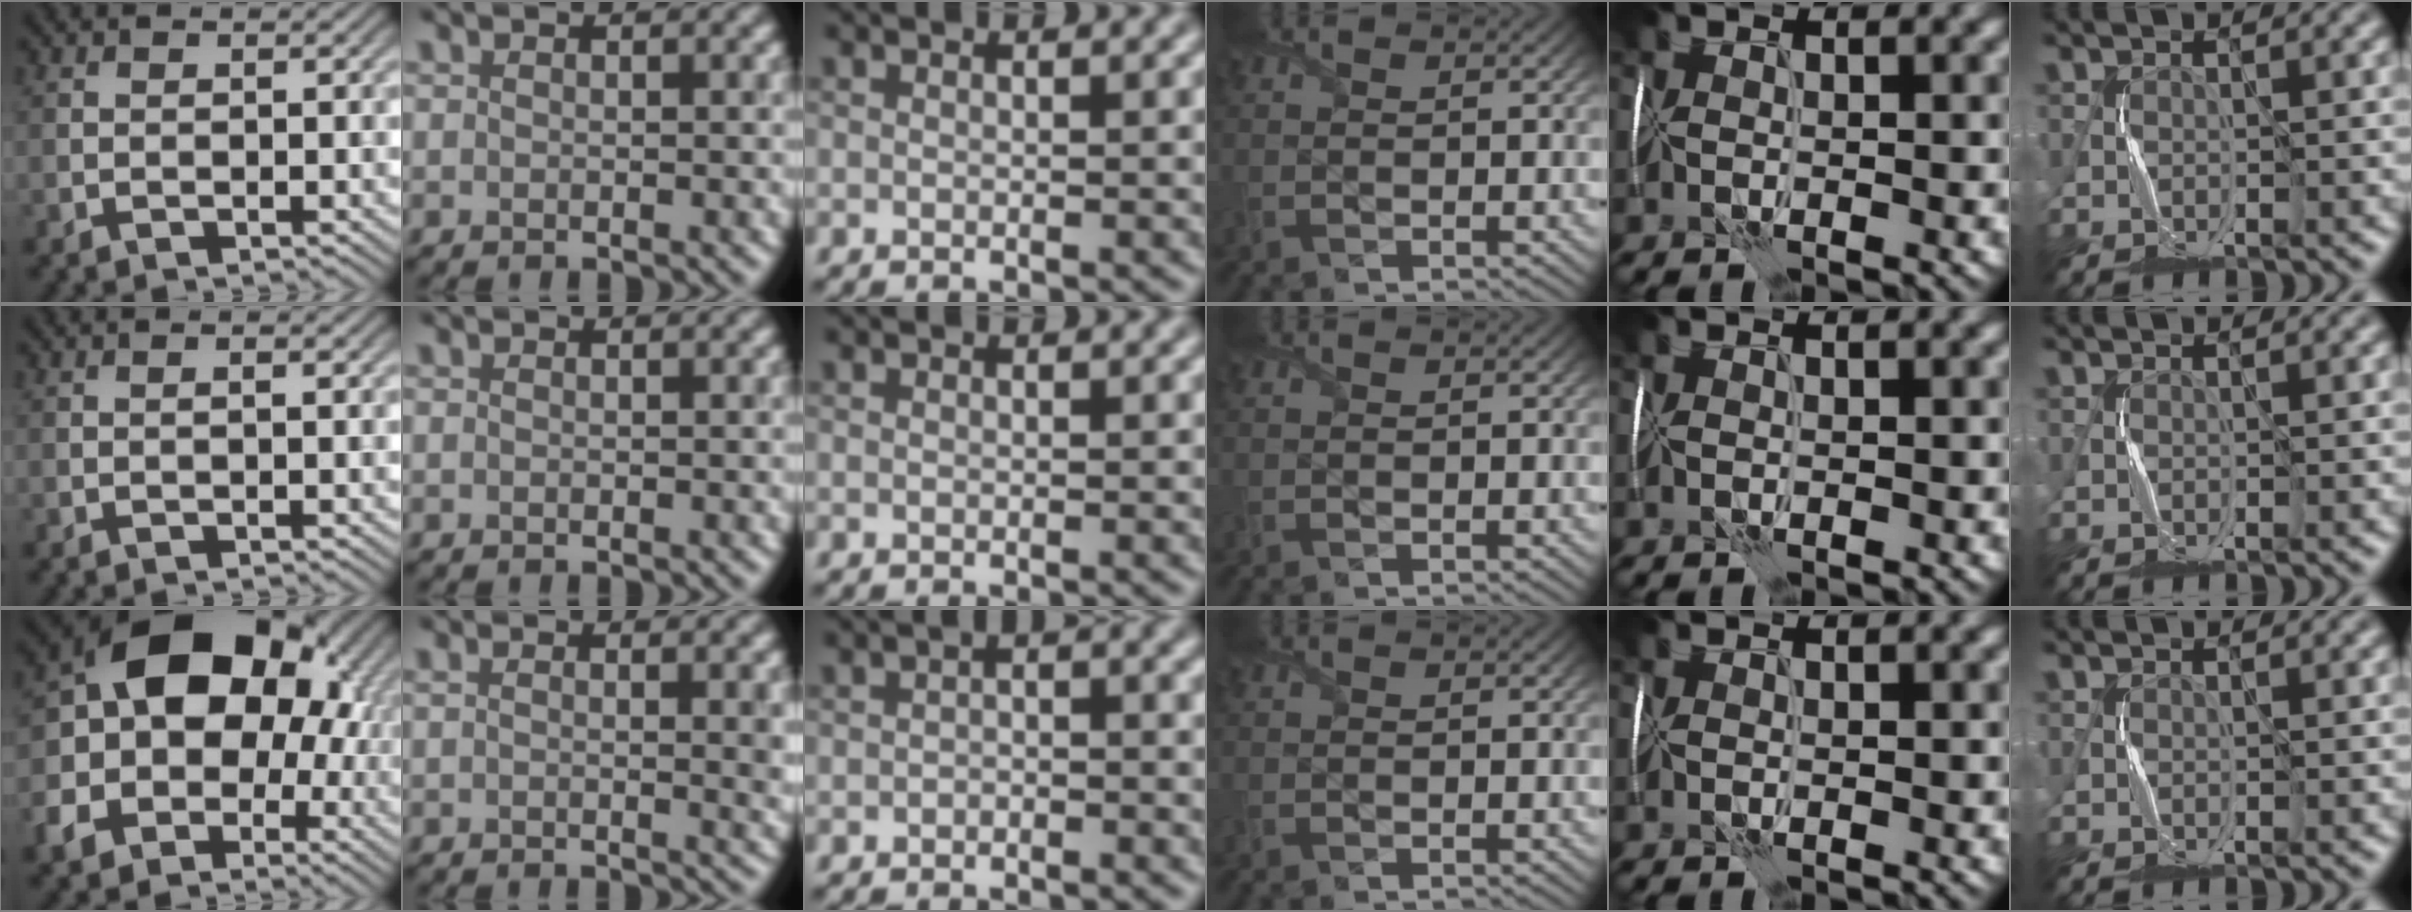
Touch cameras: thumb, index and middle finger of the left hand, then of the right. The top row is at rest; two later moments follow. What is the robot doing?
{"motion": "wrap", "object": "plastic wrap"}